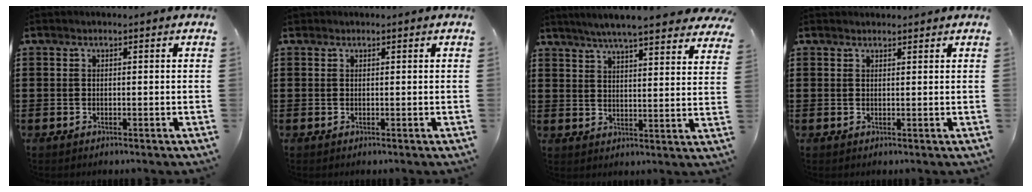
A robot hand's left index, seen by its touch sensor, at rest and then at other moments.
{"total": 0.5, "force": [0.3, 0.4, 0.1], "torque": [-0.003, 0.003, 0.007]}
{"total": 6.1, "force": [5.6, -0.3, 2.2], "torque": [-0.064, -0.025, 0.098]}
{"total": 1.1, "force": [1.1, 0.2, 0.1], "torque": [-0.003, 0.001, 0.021]}